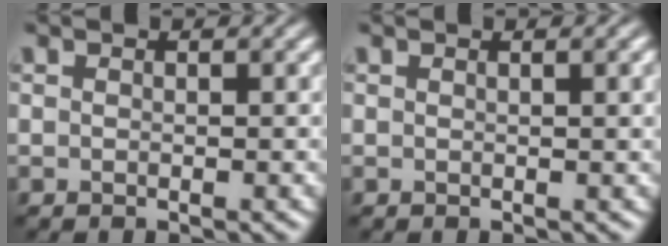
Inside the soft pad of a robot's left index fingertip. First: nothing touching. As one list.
[{"total": 2.4, "force": [0.8, 0.8, 2.1], "torque": [-0.018, 0.004, 0.004]}]